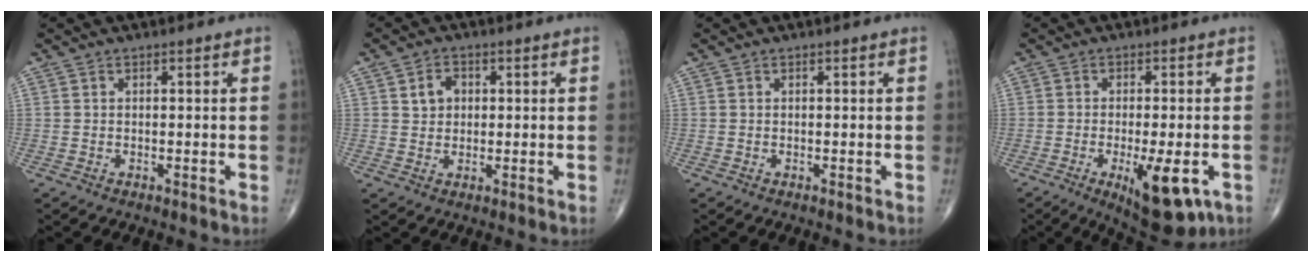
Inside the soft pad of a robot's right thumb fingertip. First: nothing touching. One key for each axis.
{"total": 3.7, "fx": 1.0, "fy": 3.0, "fz": 2.1, "tx": -0.019, "ty": 0.001, "tz": 0.015}
{"total": 0.0}
{"total": 11.7, "fx": -4.4, "fy": 4.0, "fz": 10.1, "tx": -0.140, "ty": -0.009, "tz": -0.055}